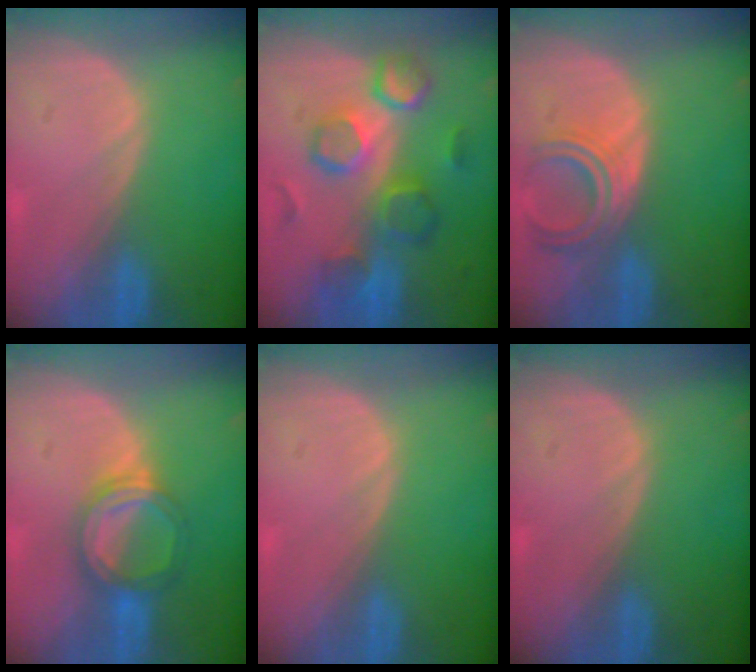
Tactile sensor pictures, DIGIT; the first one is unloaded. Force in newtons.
{"total": 9.4, "press": 9.1, "slide": 2.5}
{"total": 5.1, "press": 5.0, "slide": 0.5}
{"total": 5.9, "press": 5.5, "slide": 2.0}
{"total": 0.0}
{"total": 0.0}